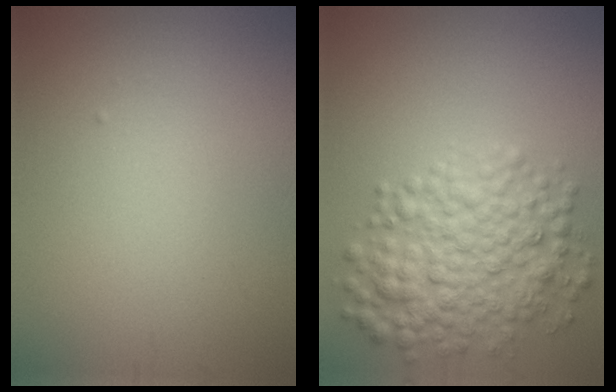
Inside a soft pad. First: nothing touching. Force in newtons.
{"total": 6.2, "press": 6.2, "slide": 0.0}